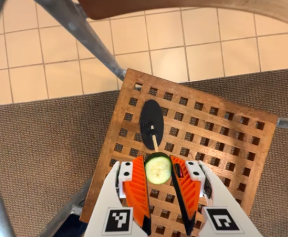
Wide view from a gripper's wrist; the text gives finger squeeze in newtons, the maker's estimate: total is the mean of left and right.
{"total": 5.7, "left": 5.3, "right": 6.0}